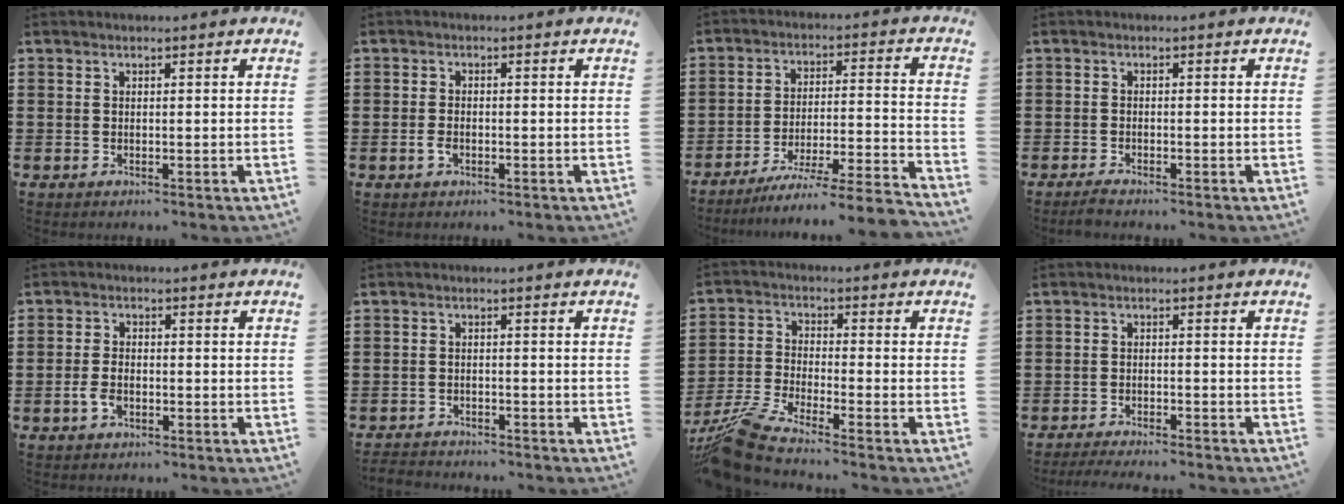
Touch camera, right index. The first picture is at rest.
{"total": 1.7, "force": [-0.7, 0.7, 1.3], "torque": [-0.035, -0.007, -0.014]}
{"total": 6.6, "force": [-5.8, -0.2, 3.0], "torque": [-0.040, -0.003, -0.113]}
{"total": 1.1, "force": [-1.0, -0.1, 0.3], "torque": [-0.004, -0.001, -0.019]}
{"total": 3.0, "force": [-1.3, 1.5, 2.3], "torque": [-0.058, -0.006, -0.027]}
{"total": 2.0, "force": [-2.0, 0.1, -0.1], "torque": [-0.007, -0.002, -0.043]}
{"total": 6.9, "force": [-6.2, 0.2, 2.9], "torque": [-0.079, -0.010, -0.126]}
{"total": 2.3, "force": [-2.2, -0.2, 0.2], "torque": [-0.008, -0.004, -0.046]}